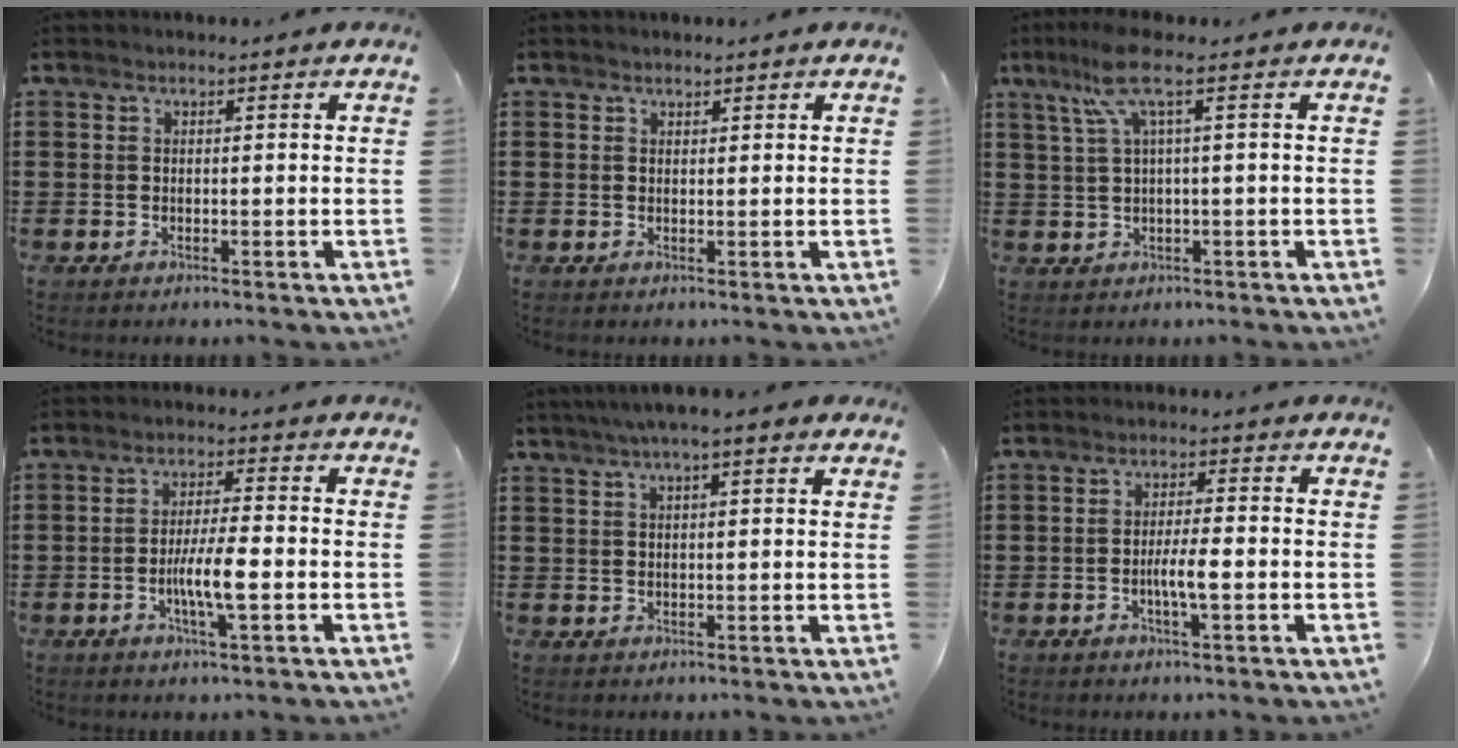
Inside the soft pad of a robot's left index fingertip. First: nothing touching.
{"total": 0.9, "force": [0.8, 0.3, 0.1], "torque": [-0.003, 0.001, 0.017]}
{"total": 6.2, "force": [2.1, 0.5, 5.8], "torque": [-0.139, -0.006, 0.026]}
{"total": 6.4, "force": [-1.5, 1.1, 6.1], "torque": [-0.116, -0.004, -0.031]}
{"total": 3.9, "force": [2.8, 0.1, 2.7], "torque": [-0.059, 0.006, 0.050]}
{"total": 4.1, "force": [-0.9, 0.6, 3.9], "torque": [-0.075, -0.003, -0.019]}